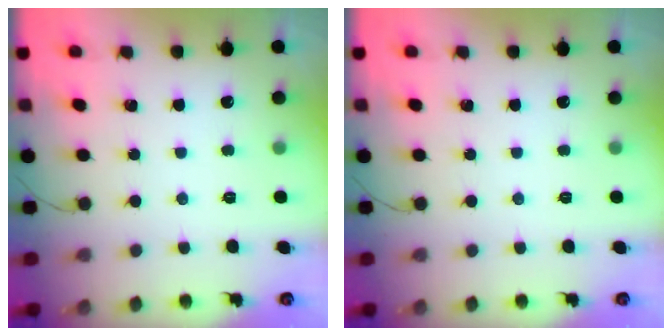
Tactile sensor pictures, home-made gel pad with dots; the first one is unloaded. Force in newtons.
{"total": 0.0}